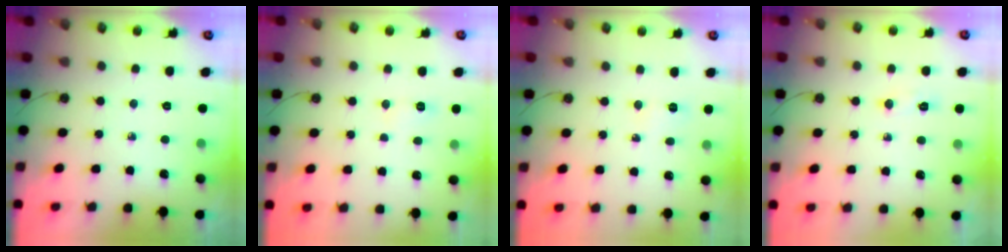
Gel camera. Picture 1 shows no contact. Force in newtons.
{"total": 6.6, "press": 5.7, "slide": 3.4}
{"total": 2.8, "press": 2.7, "slide": 0.8}
{"total": 14.3, "press": 4.9, "slide": 13.4}